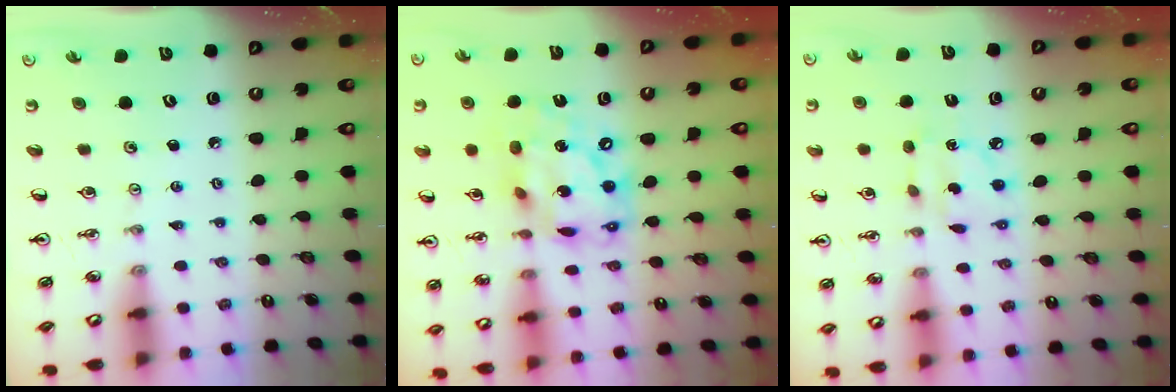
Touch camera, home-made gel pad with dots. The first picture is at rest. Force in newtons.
{"total": 16.6, "press": 16.6, "slide": 1.5}
{"total": 5.3, "press": 5.3, "slide": 0.1}